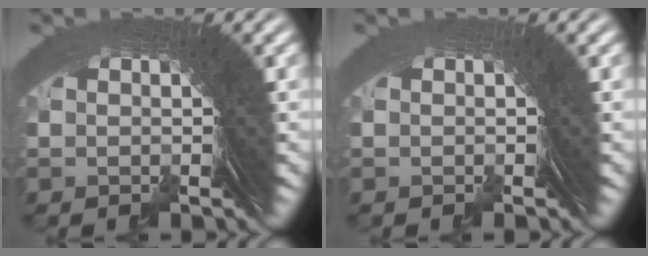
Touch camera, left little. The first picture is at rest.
{"total": 0.8, "force": [-0.4, -0.6, -0.5], "torque": [0.012, 0.004, -0.006]}